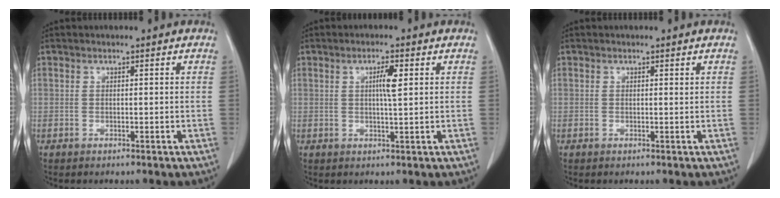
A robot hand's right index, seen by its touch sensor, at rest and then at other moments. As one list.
[{"total": 3.3, "force": [0.9, 0.2, 3.1], "torque": [-0.055, 0.000, 0.014]}, {"total": 0.0}]